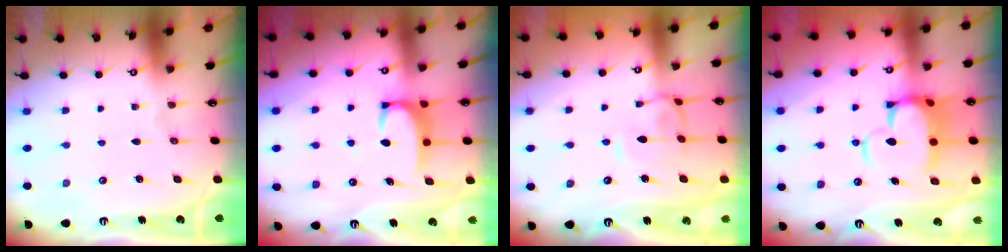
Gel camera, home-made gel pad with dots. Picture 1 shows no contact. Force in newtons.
{"total": 2.9, "press": 2.9, "slide": 0.6}
{"total": 1.3, "press": 1.1, "slide": 0.7}
{"total": 8.4, "press": 8.1, "slide": 2.1}